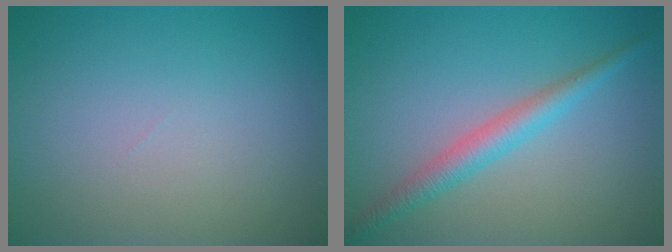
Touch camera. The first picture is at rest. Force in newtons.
{"total": 2.8, "press": 2.8, "slide": 0.1}